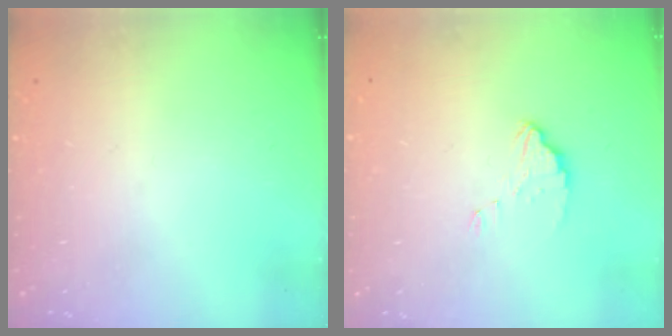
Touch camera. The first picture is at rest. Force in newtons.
{"total": 2.5, "press": 2.5, "slide": 0.2}